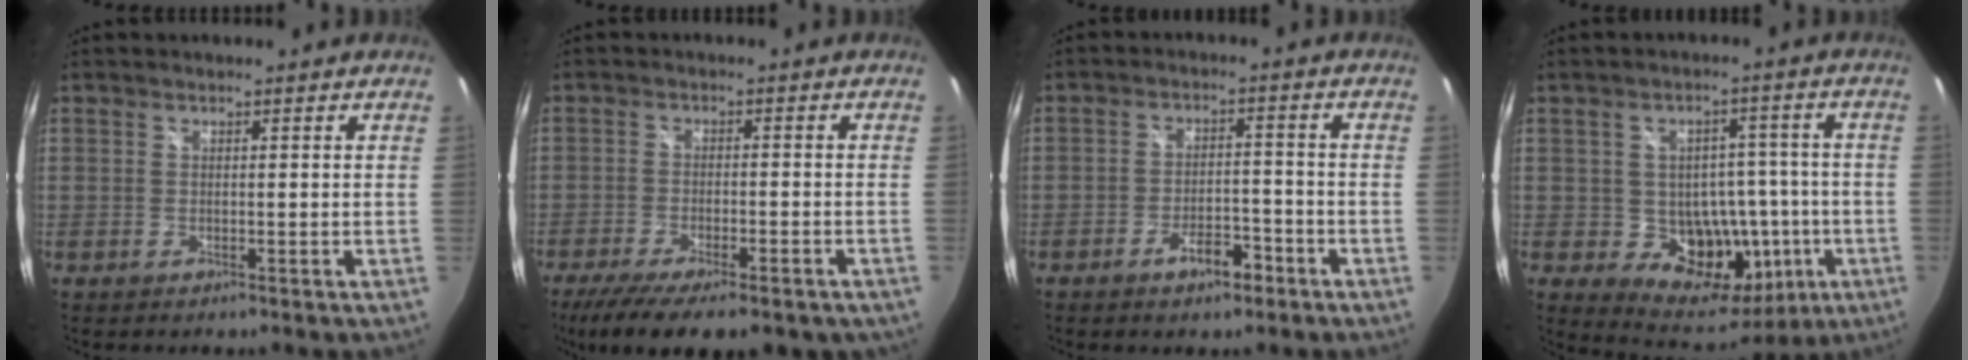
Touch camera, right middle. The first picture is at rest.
{"total": 15.5, "force": [-11.0, 5.2, 9.5], "torque": [-0.192, -0.051, -0.160]}
{"total": 5.5, "force": [-3.6, 2.2, 3.5], "torque": [-0.068, 0.001, -0.052]}
{"total": 13.8, "force": [-2.9, 11.6, 6.9], "torque": [-0.115, 0.018, -0.022]}